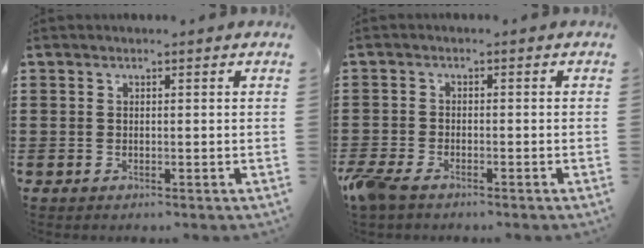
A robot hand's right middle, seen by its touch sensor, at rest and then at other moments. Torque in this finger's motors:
{"motor_torque": [2.14, 0.00, 0.25, 0.20]}